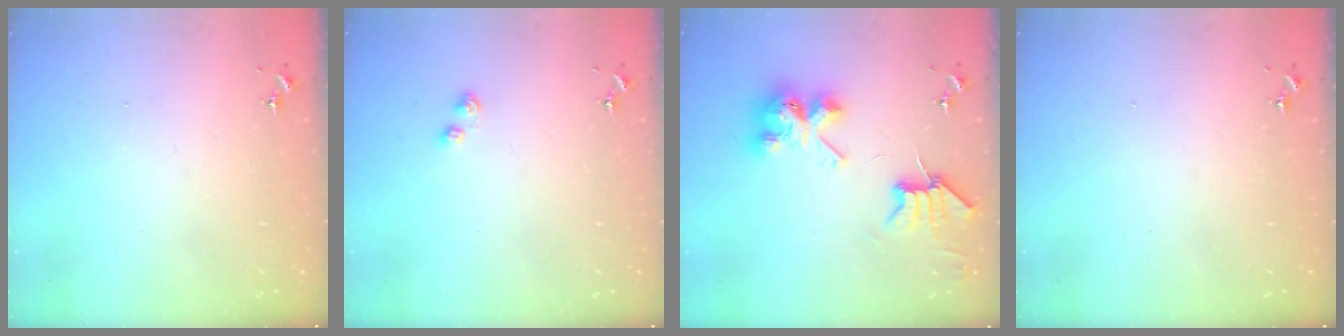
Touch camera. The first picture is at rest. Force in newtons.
{"total": 3.0, "press": 2.9, "slide": 0.5}
{"total": 9.2, "press": 9.2, "slide": 0.6}
{"total": 0.0}